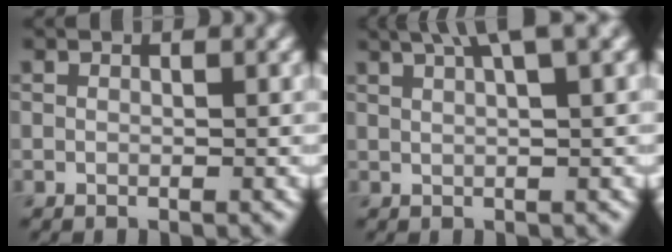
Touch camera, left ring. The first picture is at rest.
{"total": 5.0, "force": [3.1, 0.9, 3.8], "torque": [-0.047, 0.019, 0.043]}